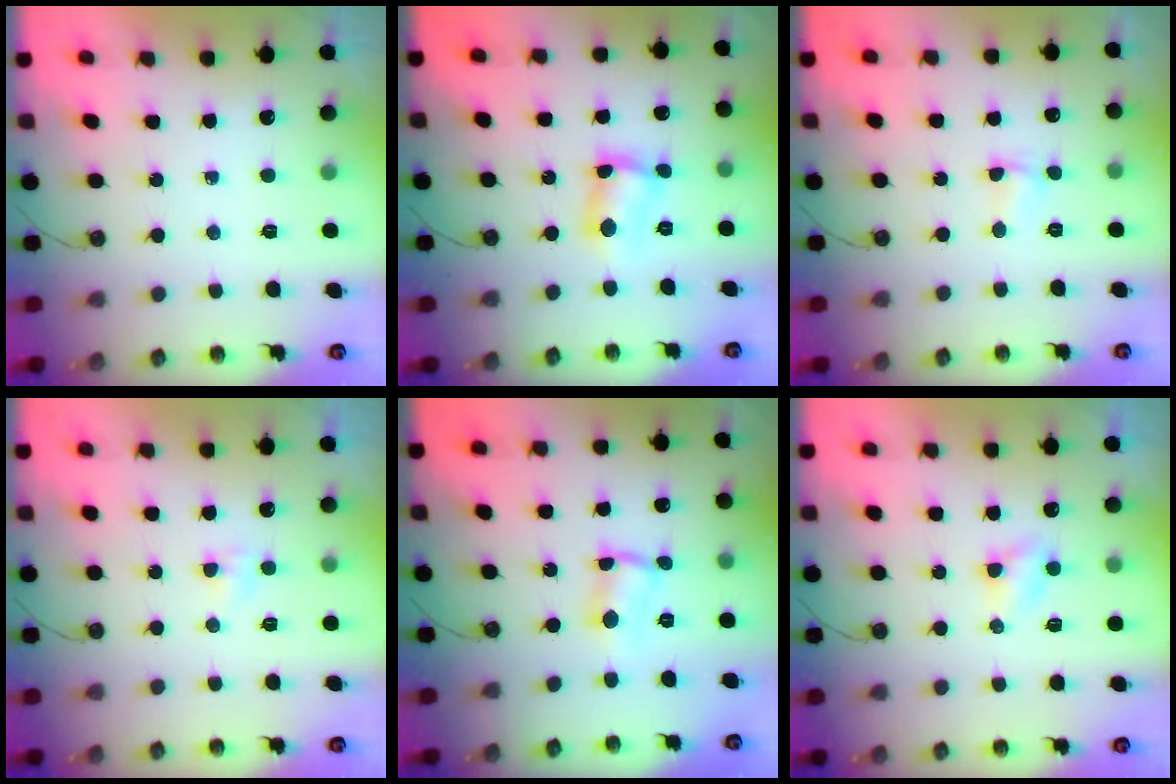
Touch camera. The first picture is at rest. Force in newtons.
{"total": 7.1, "press": 7.0, "slide": 0.4}
{"total": 2.0, "press": 1.9, "slide": 0.6}
{"total": 4.3, "press": 2.3, "slide": 3.6}
{"total": 1.8, "press": 1.6, "slide": 0.7}
{"total": 2.9, "press": 2.9, "slide": 0.3}